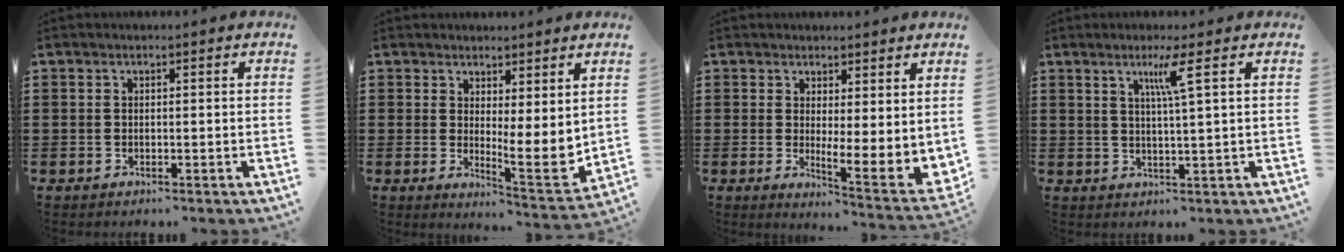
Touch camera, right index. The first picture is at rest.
{"total": 5.3, "force": [3.0, 1.6, 4.0], "torque": [-0.059, -0.034, 0.055]}
{"total": 2.6, "force": [1.4, 0.5, 2.2], "torque": [-0.046, -0.027, 0.022]}
{"total": 4.5, "force": [2.1, -0.7, 3.9], "torque": [-0.073, -0.008, 0.029]}